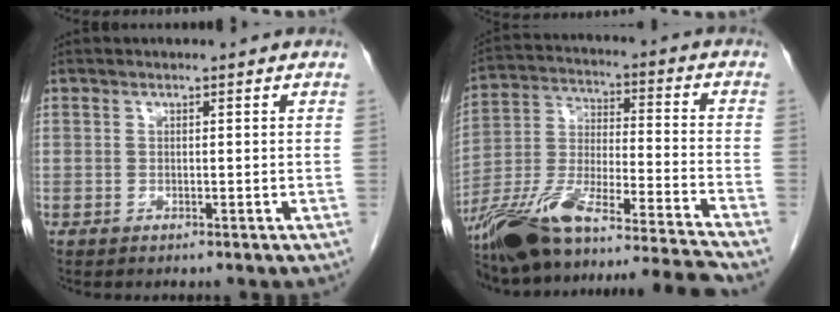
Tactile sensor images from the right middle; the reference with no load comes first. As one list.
[{"total": 23.9, "force": [-20.2, -0.4, 12.7], "torque": [-0.219, -0.020, -0.344]}]